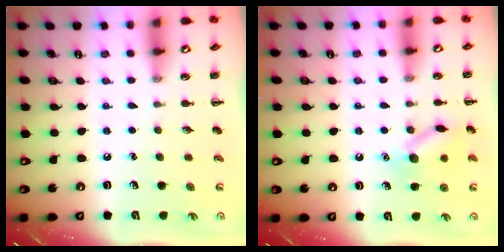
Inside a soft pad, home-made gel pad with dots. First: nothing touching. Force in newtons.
{"total": 10.9, "press": 10.9, "slide": 0.5}